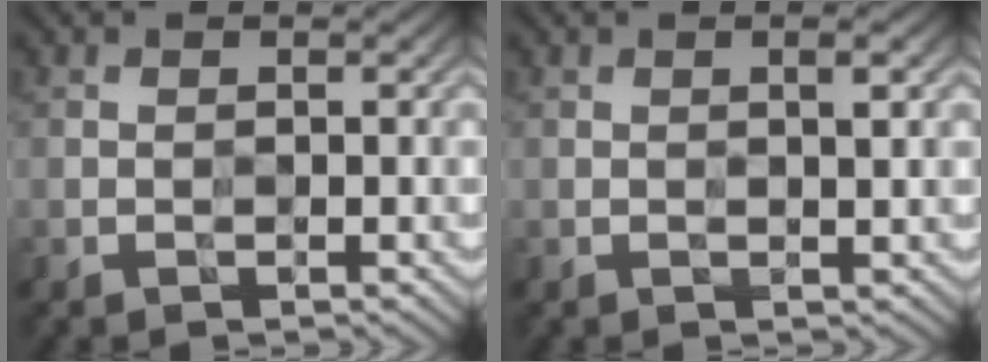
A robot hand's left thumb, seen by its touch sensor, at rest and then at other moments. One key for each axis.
{"total": 1.5, "fx": 0.6, "fy": 0.0, "fz": 1.3, "tx": -0.025, "ty": 0.002, "tz": 0.009}